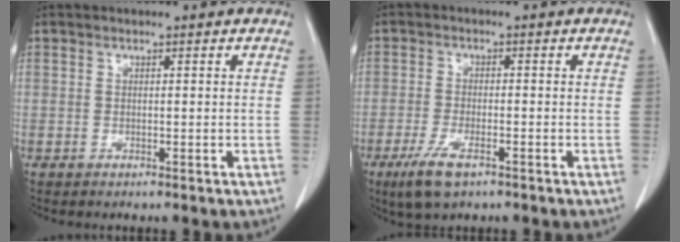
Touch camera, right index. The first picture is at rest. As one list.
[{"total": 5.9, "force": [-3.5, 1.6, 4.4], "torque": [-0.095, -0.013, -0.060]}]